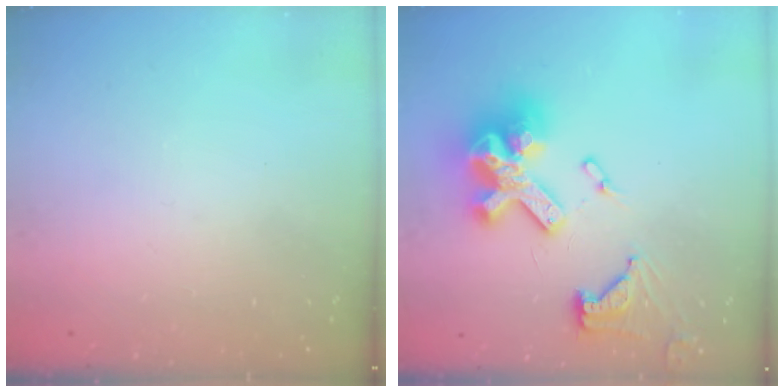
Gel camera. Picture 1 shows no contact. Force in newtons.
{"total": 20.2, "press": 20.1, "slide": 2.1}